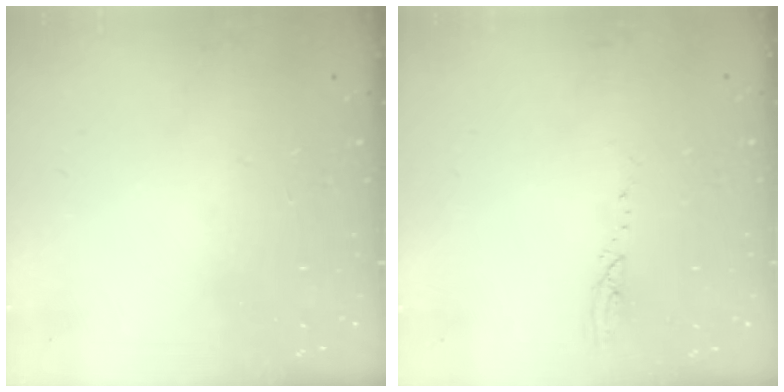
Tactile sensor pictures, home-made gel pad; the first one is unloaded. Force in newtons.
{"total": 2.4, "press": 2.4, "slide": 0.3}